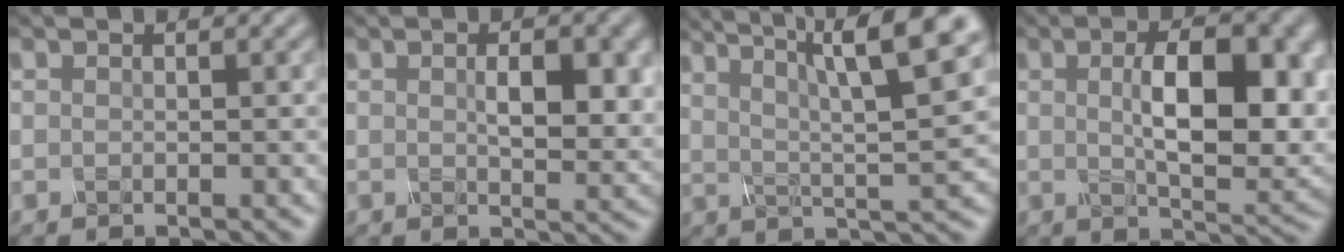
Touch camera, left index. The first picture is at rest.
{"total": 5.1, "force": [0.6, 2.3, 4.5], "torque": [-0.070, -0.003, 0.015]}
{"total": 10.9, "force": [5.4, 2.9, 9.0], "torque": [-0.141, 0.020, 0.076]}
{"total": 9.8, "force": [0.8, 4.2, 8.9], "torque": [-0.130, -0.003, 0.018]}